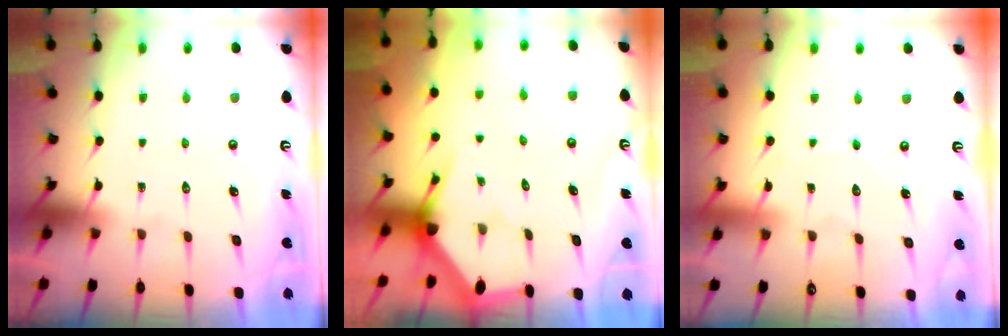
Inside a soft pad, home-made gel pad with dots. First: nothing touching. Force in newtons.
{"total": 3.0, "press": 3.0, "slide": 0.2}
{"total": 3.2, "press": 3.2, "slide": 0.0}